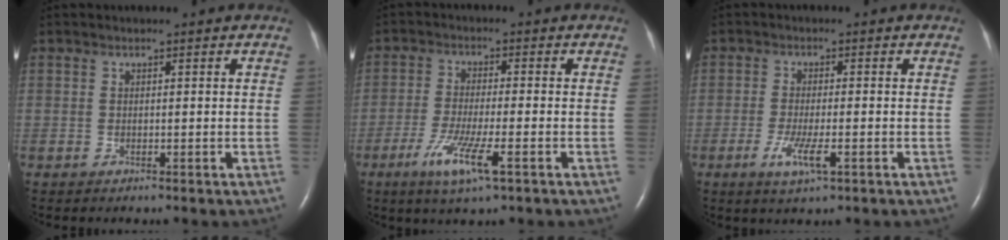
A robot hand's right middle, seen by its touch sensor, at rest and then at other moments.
{"total": 7.5, "force": [-3.7, 0.4, 6.5], "torque": [-0.133, -0.018, -0.065]}
{"total": 4.6, "force": [-2.0, 0.6, 4.1], "torque": [-0.087, -0.010, -0.034]}